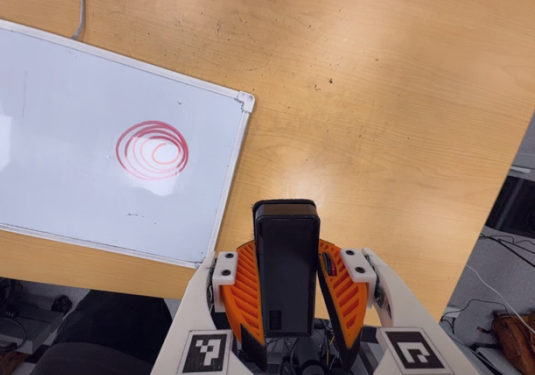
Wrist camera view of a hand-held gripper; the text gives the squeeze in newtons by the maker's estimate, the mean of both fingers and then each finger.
{"total": 8.0, "left": 6.3, "right": 9.8}